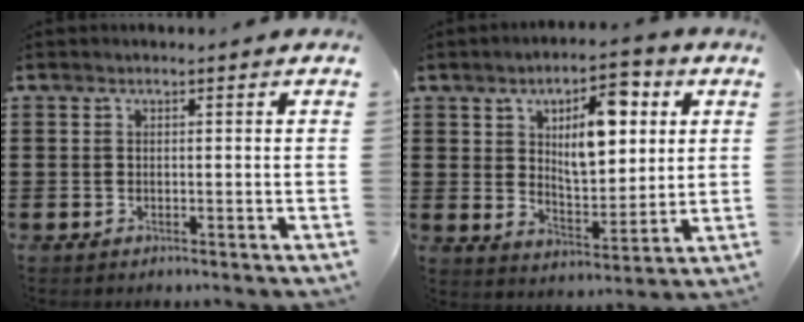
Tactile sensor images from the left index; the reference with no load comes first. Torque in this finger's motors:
{"motor_torque": [0.74, 0.11, 0.29, 0.11]}